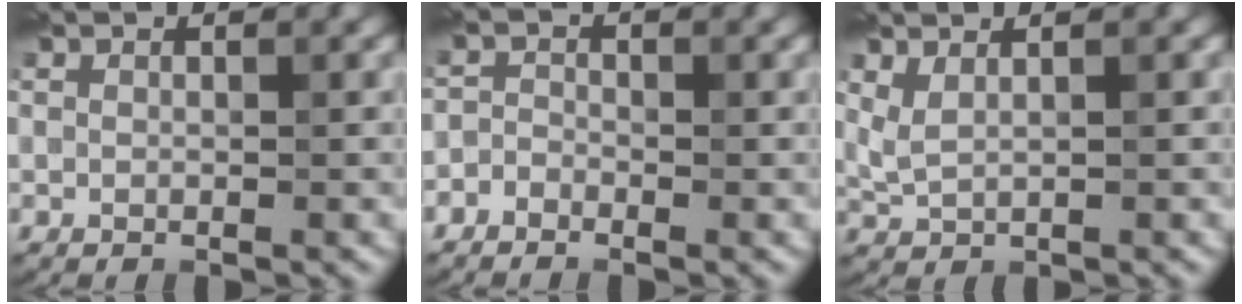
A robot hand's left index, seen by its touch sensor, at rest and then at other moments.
{"total": 1.5, "force": [-1.4, 0.5, -0.2], "torque": [0.011, 0.000, -0.032]}
{"total": 1.7, "force": [1.0, 0.5, 1.3], "torque": [-0.033, 0.003, 0.028]}